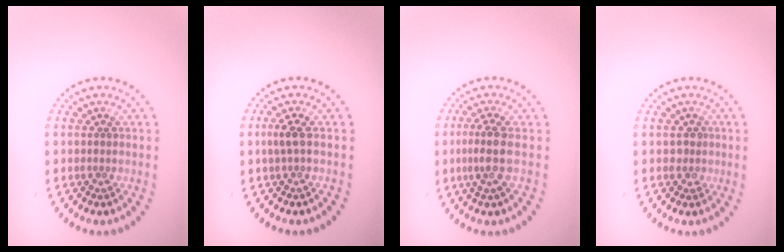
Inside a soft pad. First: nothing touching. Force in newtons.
{"total": 1.1, "press": 1.0, "slide": 0.5}
{"total": 2.5, "press": 2.1, "slide": 1.5}
{"total": 1.2, "press": 0.9, "slide": 0.7}